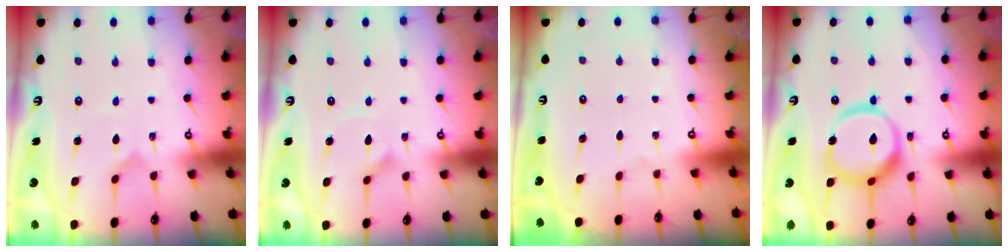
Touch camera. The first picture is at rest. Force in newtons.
{"total": 2.8, "press": 2.8, "slide": 0.4}
{"total": 0.0}
{"total": 15.6, "press": 15.5, "slide": 1.8}